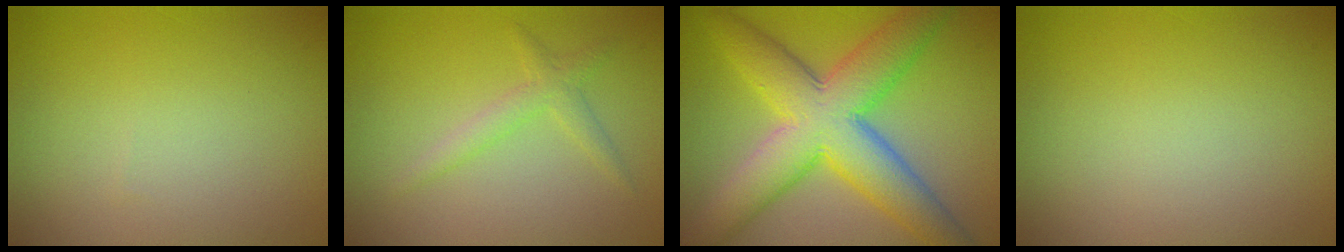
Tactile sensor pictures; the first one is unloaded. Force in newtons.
{"total": 1.7, "press": 1.7, "slide": 0.1}
{"total": 10.2, "press": 10.2, "slide": 0.2}
{"total": 0.0}